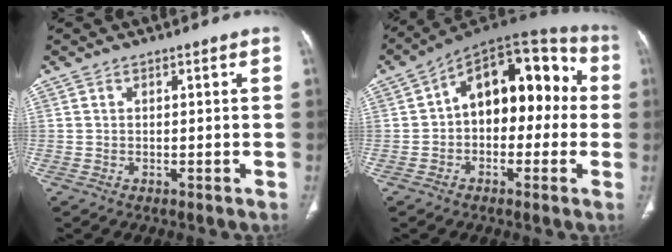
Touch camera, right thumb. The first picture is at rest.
{"total": 17.4, "force": [1.0, 10.6, 13.7], "torque": [-0.142, 0.054, 0.002]}